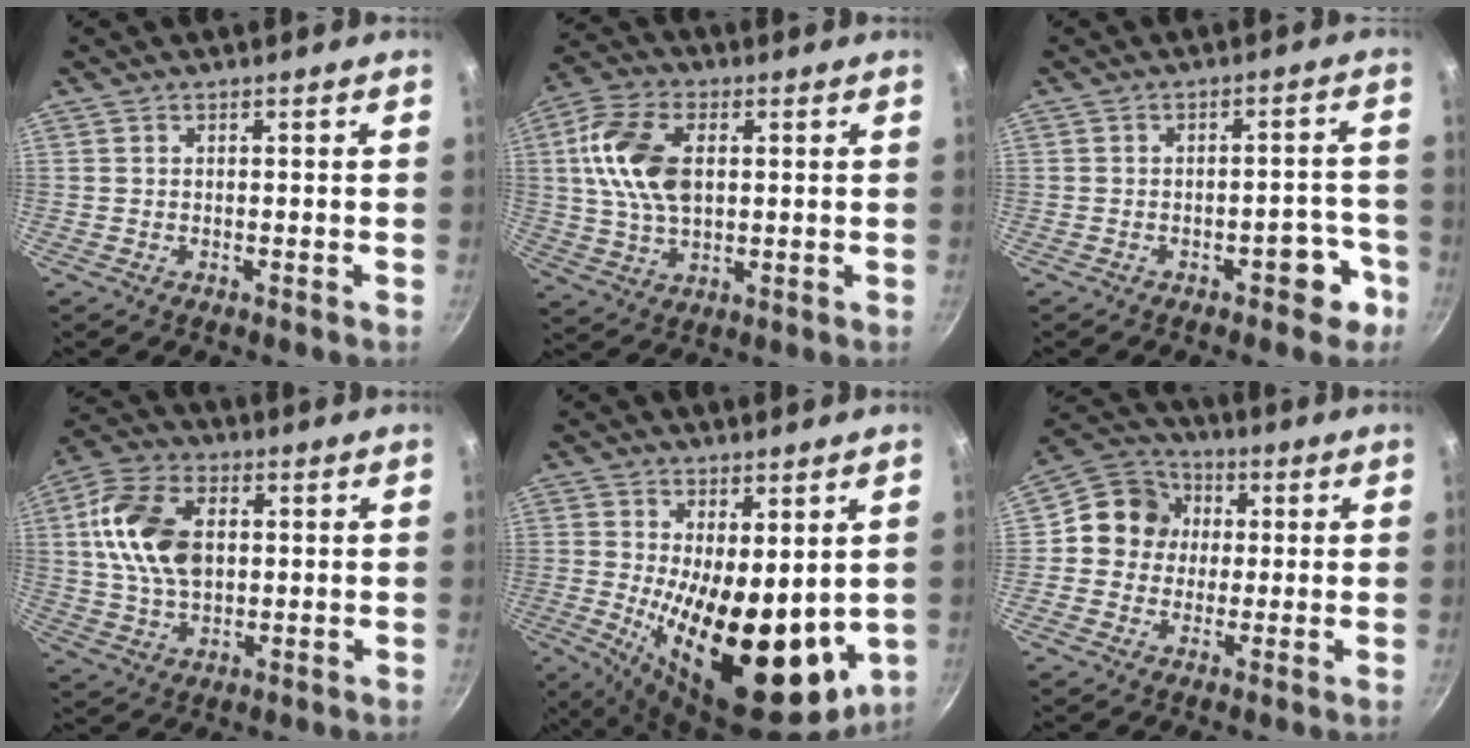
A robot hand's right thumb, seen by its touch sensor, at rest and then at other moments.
{"total": 13.4, "force": [2.3, 8.2, 10.4], "torque": [-0.184, 0.007, 0.035]}
{"total": 6.2, "force": [-3.4, 3.1, 4.2], "torque": [-0.011, 0.040, -0.036]}
{"total": 14.4, "force": [2.3, 9.2, 10.8], "torque": [-0.184, 0.006, 0.034]}
{"total": 20.1, "force": [-0.5, 9.3, 17.8], "torque": [-0.227, -0.036, 0.012]}
{"total": 9.9, "force": [0.9, 9.2, 3.5], "torque": [-0.020, 0.020, -0.009]}